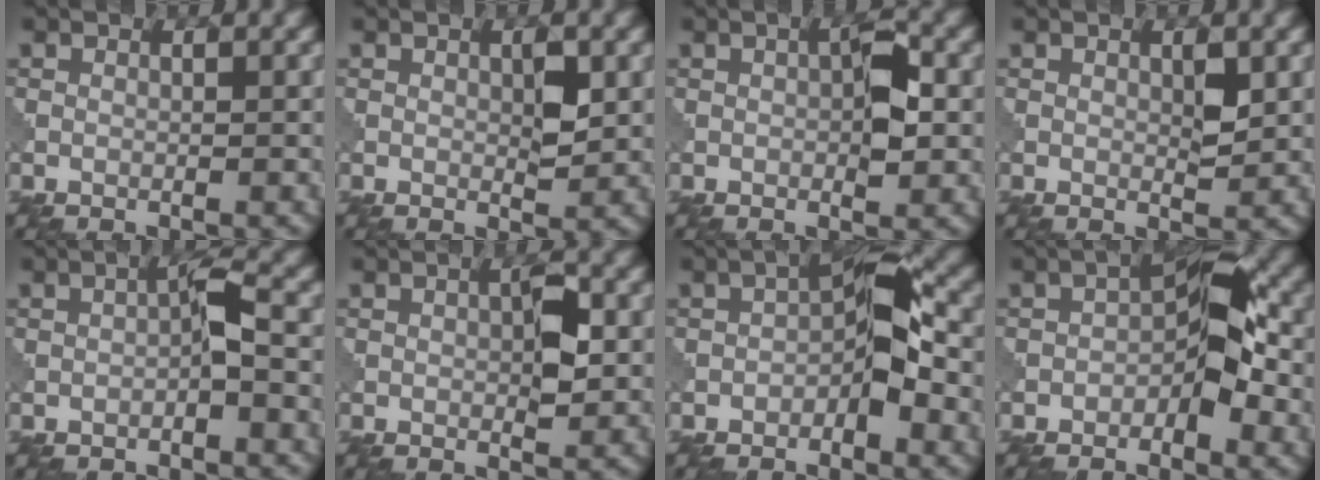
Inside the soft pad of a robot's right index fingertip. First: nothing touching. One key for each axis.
{"total": 2.2, "fx": 0.3, "fy": 0.8, "fz": 2.0, "tx": -0.031, "ty": -0.003, "tz": 0.006}
{"total": 3.2, "fx": 0.0, "fy": 1.1, "fz": 3.0, "tx": -0.046, "ty": 0.003, "tz": -0.002}
{"total": 1.9, "fx": 0.4, "fy": 0.7, "fz": 1.7, "tx": -0.025, "ty": -0.004, "tz": 0.008}
{"total": 2.1, "fx": -0.5, "fy": 0.4, "fz": 2.0, "tx": -0.036, "ty": 0.010, "tz": -0.011}
{"total": 2.8, "fx": 0.2, "fy": 1.0, "fz": 2.7, "tx": -0.042, "ty": -0.001, "tz": 0.002}
{"total": 5.8, "fx": -1.4, "fy": 2.5, "fz": 5.0, "tx": -0.069, "ty": 0.015, "tz": -0.037}
{"total": 6.3, "fx": -1.5, "fy": 3.0, "fz": 5.3, "tx": -0.069, "ty": 0.013, "tz": -0.036}